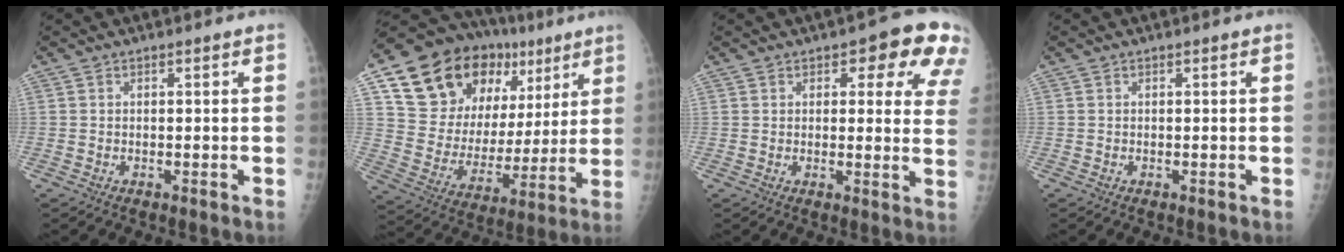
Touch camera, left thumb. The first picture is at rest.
{"total": 25.6, "force": [12.4, 16.0, 15.7], "torque": [-0.203, 0.001, 0.212]}
{"total": 11.5, "force": [6.3, 5.5, 7.9], "torque": [-0.036, -0.026, 0.059]}
{"total": 0.0}